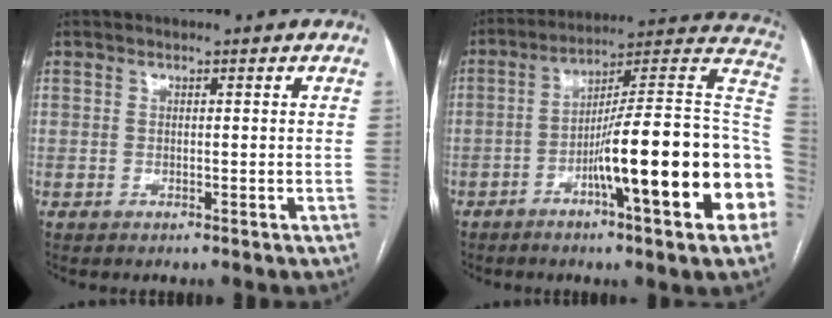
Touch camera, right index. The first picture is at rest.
{"total": 23.2, "force": [-6.7, 1.6, 22.2], "torque": [-0.240, 0.019, -0.100]}